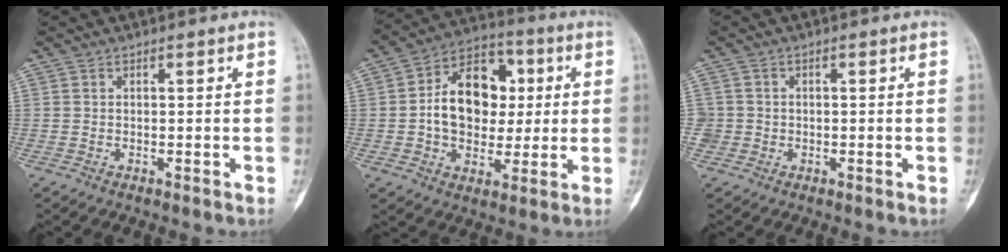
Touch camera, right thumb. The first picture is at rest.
{"total": 15.9, "force": [1.2, 11.5, 10.9], "torque": [-0.135, 0.022, 0.016]}
{"total": 2.1, "force": [-0.3, 2.1, 0.0], "torque": [0.016, 0.008, -0.006]}